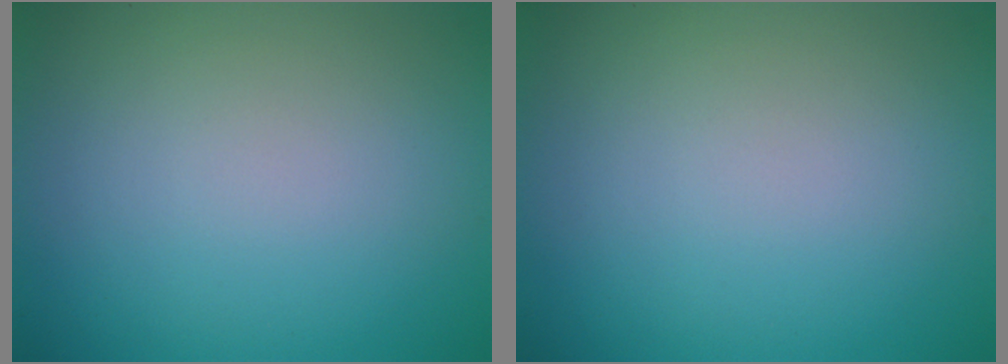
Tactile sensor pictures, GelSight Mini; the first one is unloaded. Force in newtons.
{"total": 0.0}